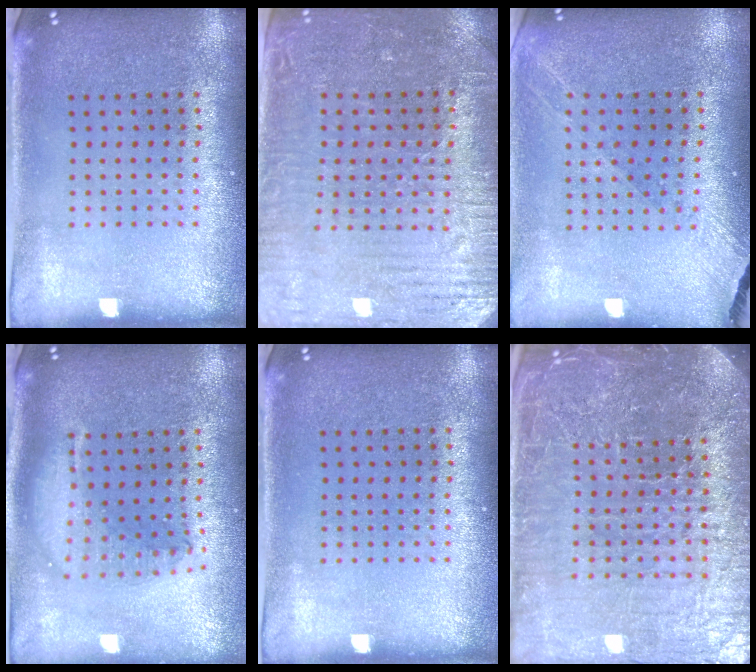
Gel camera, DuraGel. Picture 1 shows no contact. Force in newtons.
{"total": 3.5, "press": 3.2, "slide": 1.3}
{"total": 1.3, "press": 1.2, "slide": 0.3}
{"total": 1.9, "press": 1.5, "slide": 1.1}
{"total": 0.0}
{"total": 6.2, "press": 5.6, "slide": 2.8}